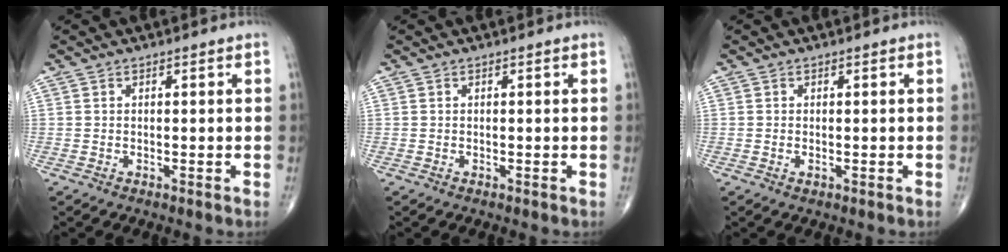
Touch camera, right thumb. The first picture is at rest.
{"total": 0.0}
{"total": 0.7, "force": [-0.2, 0.4, 0.6], "torque": [-0.011, -0.001, -0.002]}